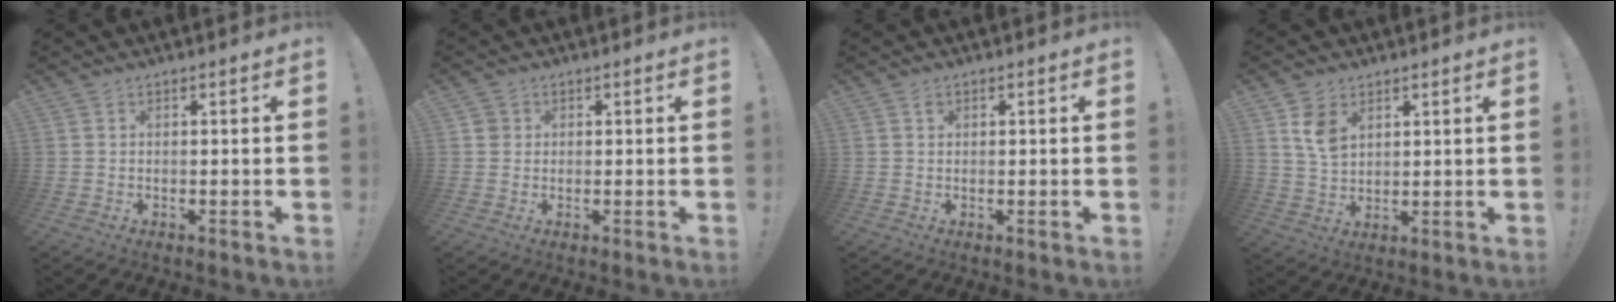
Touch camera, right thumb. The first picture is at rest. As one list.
[{"total": 2.0, "force": [0.6, 1.8, 0.4], "torque": [-0.004, 0.001, 0.010]}, {"total": 0.9, "force": [0.5, 0.5, 0.5], "torque": [-0.003, -0.001, 0.007]}, {"total": 6.8, "force": [3.4, 4.5, 3.8], "torque": [-0.052, -0.017, 0.063]}]